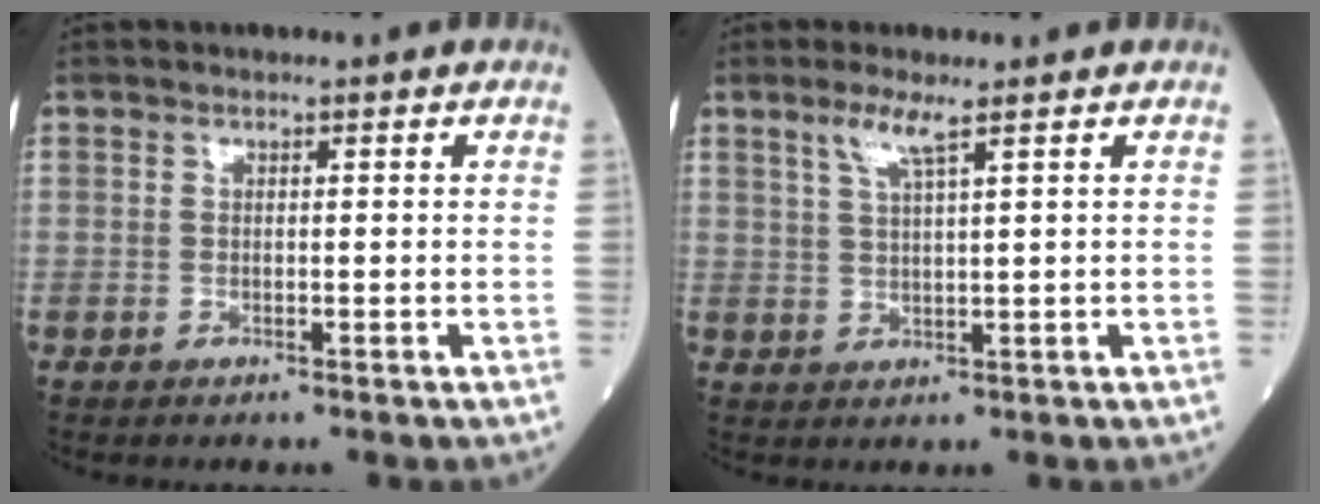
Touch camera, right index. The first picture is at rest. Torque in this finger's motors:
{"motor_torque": [0.43, 0.28, 0.18, 0.05]}